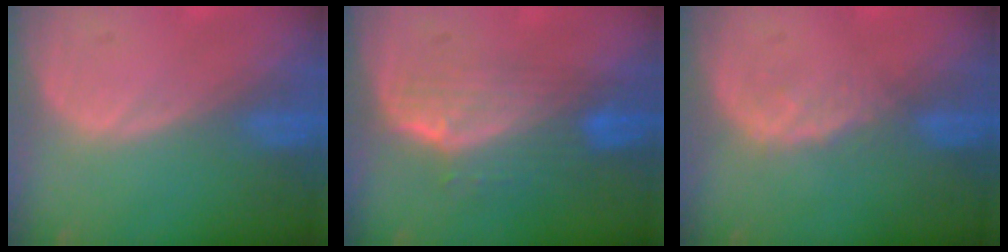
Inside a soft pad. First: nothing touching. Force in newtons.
{"total": 7.3, "press": 6.5, "slide": 3.3}
{"total": 1.9, "press": 1.9, "slide": 0.3}